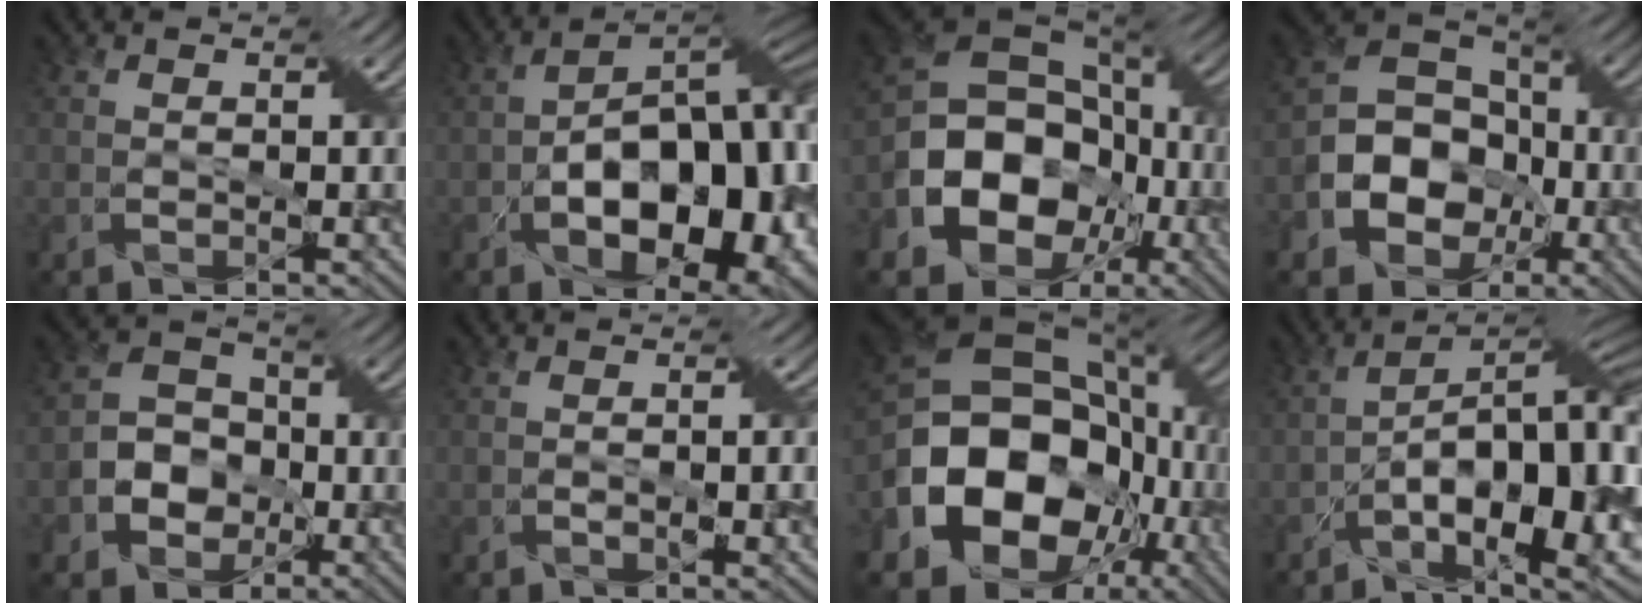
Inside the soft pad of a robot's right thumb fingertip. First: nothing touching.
{"total": 17.5, "force": [-4.0, 9.8, 13.9], "torque": [-0.175, -0.009, -0.058]}
{"total": 18.1, "force": [-4.7, 14.1, 10.3], "torque": [-0.198, -0.033, -0.094]}
{"total": 12.6, "force": [-3.8, 9.8, 7.0], "torque": [-0.137, -0.024, -0.087]}
{"total": 7.0, "force": [-2.1, 5.8, 3.2], "torque": [-0.063, 0.001, -0.057]}
{"total": 4.0, "force": [-0.7, 1.3, 3.7], "torque": [-0.059, -0.001, -0.011]}
{"total": 20.2, "force": [-3.5, 15.3, 12.8], "torque": [-0.274, -0.018, -0.054]}
{"total": 16.6, "force": [-4.5, 7.1, 14.3], "torque": [-0.203, -0.016, -0.063]}